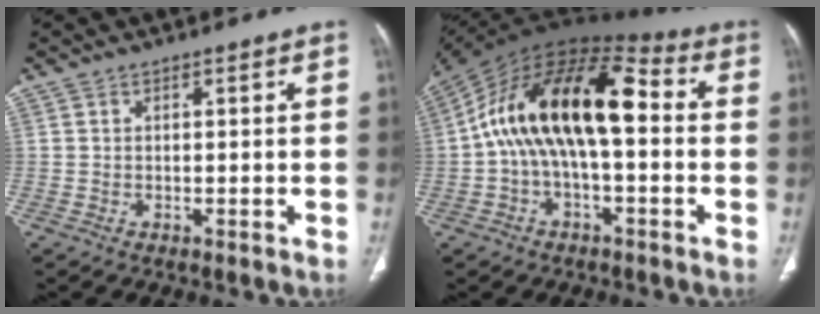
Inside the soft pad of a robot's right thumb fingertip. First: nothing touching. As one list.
[{"total": 20.2, "force": [0.4, 9.9, 17.5], "torque": [-0.295, 0.053, -0.003]}]